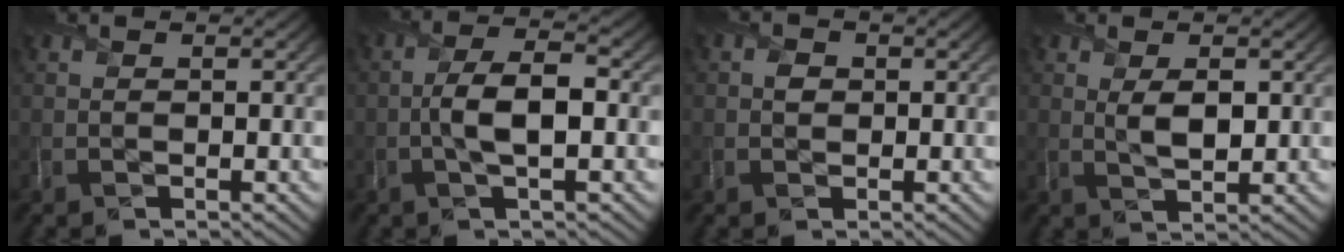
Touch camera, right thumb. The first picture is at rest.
{"total": 5.6, "force": [-0.8, 2.0, 5.1], "torque": [-0.101, 0.007, -0.024]}
{"total": 1.6, "force": [0.1, 1.5, 0.7], "torque": [-0.012, -0.001, -0.005]}
{"total": 3.2, "force": [0.7, 1.6, 2.7], "torque": [-0.058, -0.006, 0.013]}